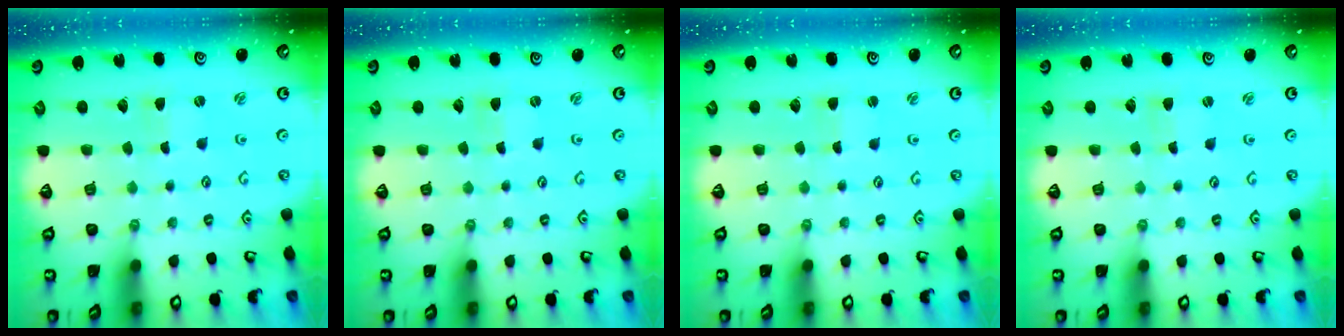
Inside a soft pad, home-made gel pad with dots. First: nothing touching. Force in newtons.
{"total": 0.0}
{"total": 0.9, "press": 0.9, "slide": 0.0}
{"total": 0.8, "press": 0.8, "slide": 0.0}